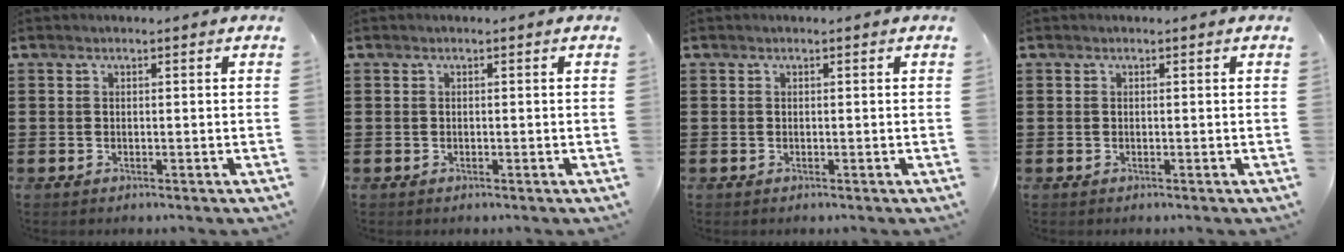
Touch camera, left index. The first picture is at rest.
{"total": 0.0}
{"total": 0.0}
{"total": 0.0}